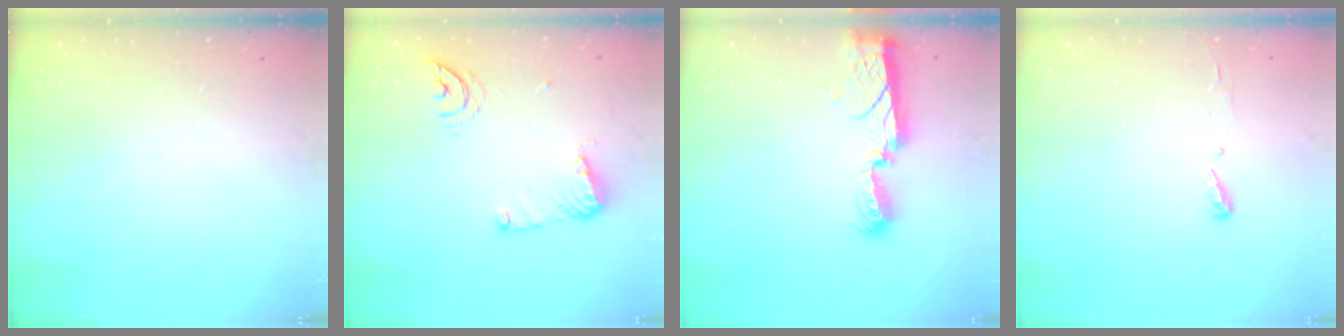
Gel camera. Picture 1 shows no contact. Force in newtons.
{"total": 10.0, "press": 10.0, "slide": 0.8}
{"total": 9.0, "press": 8.9, "slide": 0.8}
{"total": 2.9, "press": 2.9, "slide": 0.4}